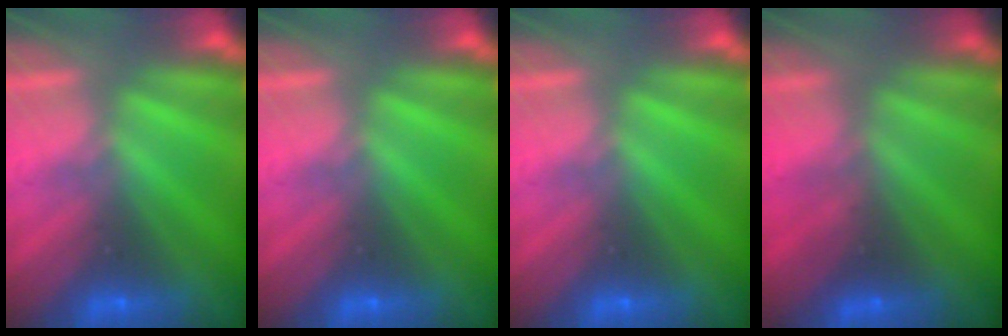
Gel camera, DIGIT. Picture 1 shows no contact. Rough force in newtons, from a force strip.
{"total": 0.0}
{"total": 0.0}
{"total": 2.2}